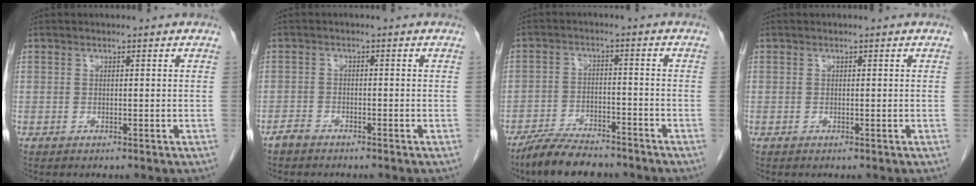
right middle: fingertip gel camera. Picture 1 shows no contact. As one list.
[{"total": 1.8, "force": [-1.6, 0.8, 0.4], "torque": [-0.014, 0.000, -0.030]}, {"total": 9.0, "force": [-7.8, 2.5, 3.8], "torque": [-0.068, -0.014, -0.134]}, {"total": 0.0}]